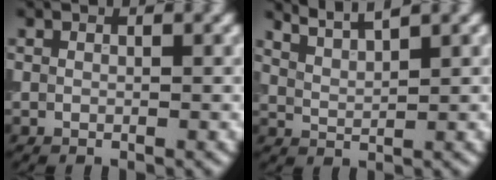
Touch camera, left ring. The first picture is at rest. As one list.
[{"total": 3.4, "force": [3.1, 0.5, 1.4], "torque": [-0.015, 0.013, 0.047]}]